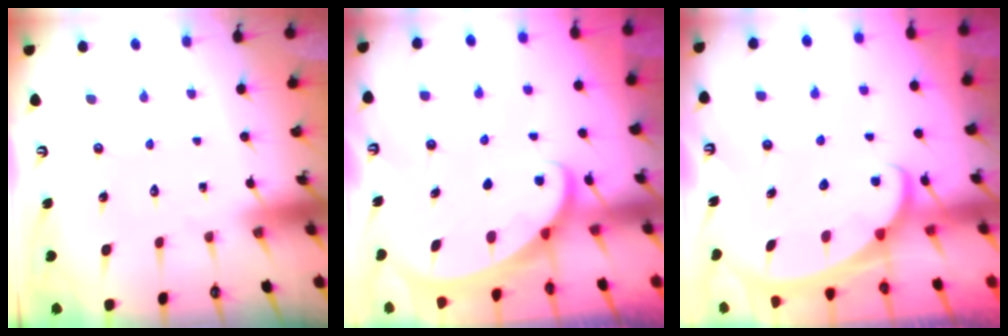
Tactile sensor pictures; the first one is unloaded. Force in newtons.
{"total": 2.2, "press": 2.2, "slide": 0.0}
{"total": 2.4, "press": 2.3, "slide": 0.3}